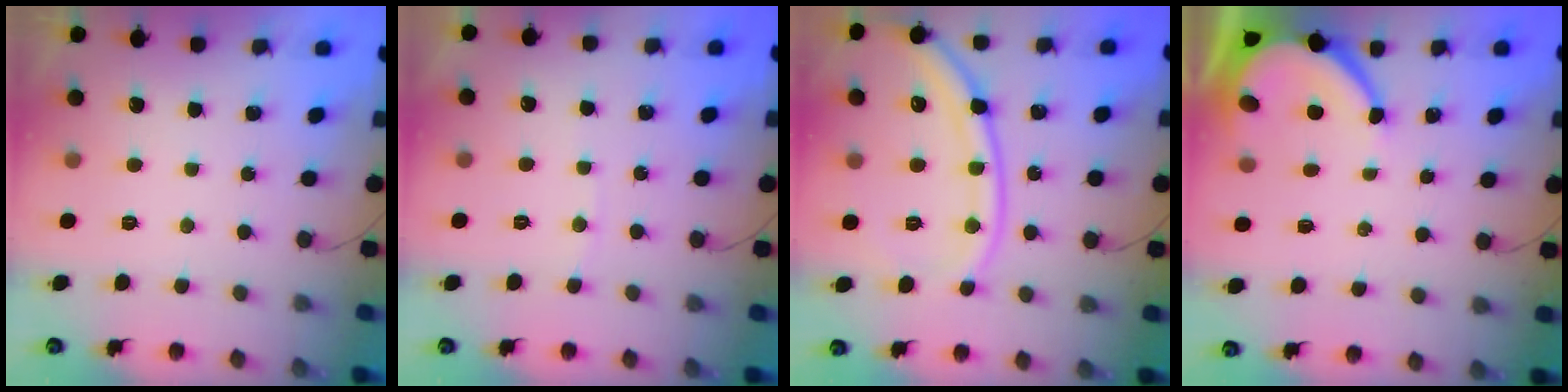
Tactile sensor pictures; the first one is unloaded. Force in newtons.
{"total": 2.5, "press": 2.5, "slide": 0.3}
{"total": 16.5, "press": 16.4, "slide": 1.1}
{"total": 6.4, "press": 6.4, "slide": 0.5}